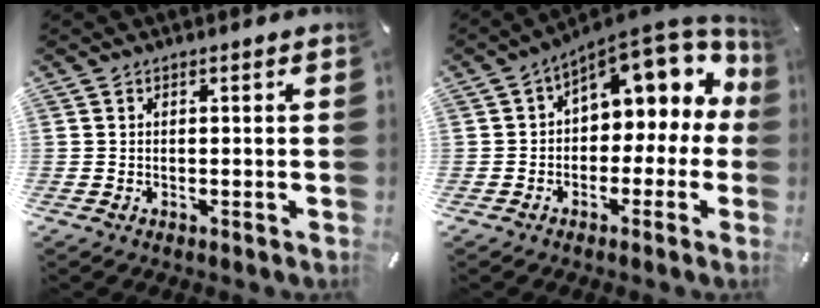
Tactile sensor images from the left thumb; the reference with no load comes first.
{"total": 10.8, "force": [5.5, 6.3, 6.9], "torque": [-0.090, -0.044, 0.096]}